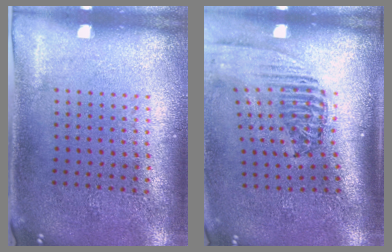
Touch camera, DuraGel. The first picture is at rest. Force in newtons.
{"total": 2.4, "press": 1.8, "slide": 1.6}